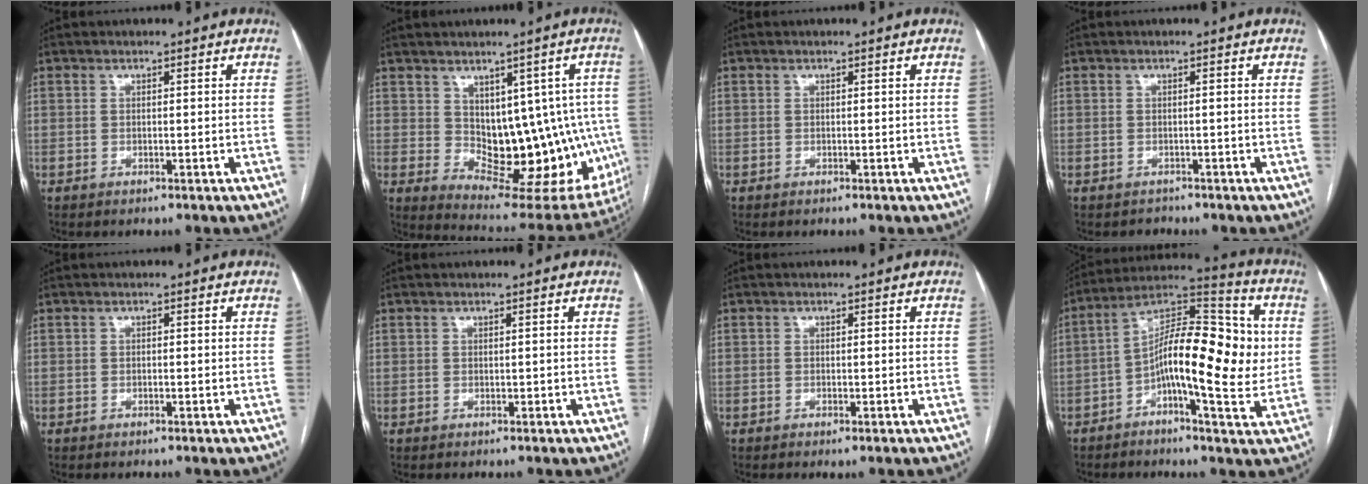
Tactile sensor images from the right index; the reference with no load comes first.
{"total": 15.3, "force": [-0.1, 8.9, 12.5], "torque": [-0.135, 0.008, 0.025]}
{"total": 0.0}
{"total": 1.2, "force": [-0.9, 0.7, -0.3], "torque": [-0.001, 0.000, -0.014]}
{"total": 0.0}
{"total": 0.0}
{"total": 0.6, "force": [-0.4, 0.0, 0.5], "torque": [-0.007, -0.001, -0.005]}
{"total": 16.6, "force": [-0.8, 4.9, 15.9], "torque": [-0.258, 0.036, -0.019]}